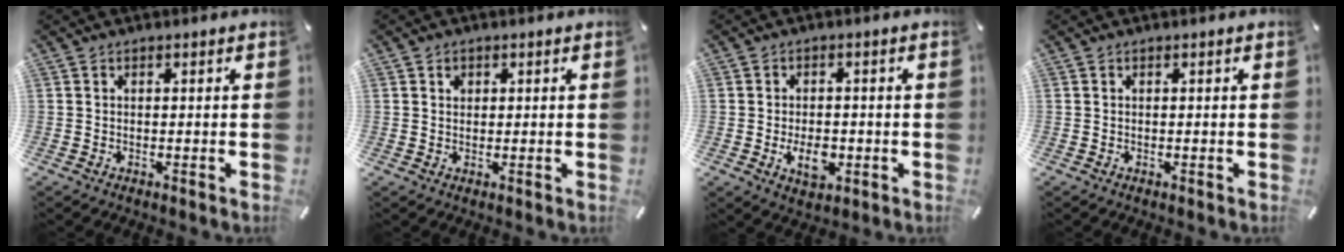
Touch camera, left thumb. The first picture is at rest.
{"total": 1.4, "force": [0.4, 1.3, 0.4], "torque": [0.006, -0.002, 0.003]}
{"total": 6.1, "force": [-1.6, 3.9, 4.4], "torque": [-0.082, 0.001, -0.030]}
{"total": 0.0}